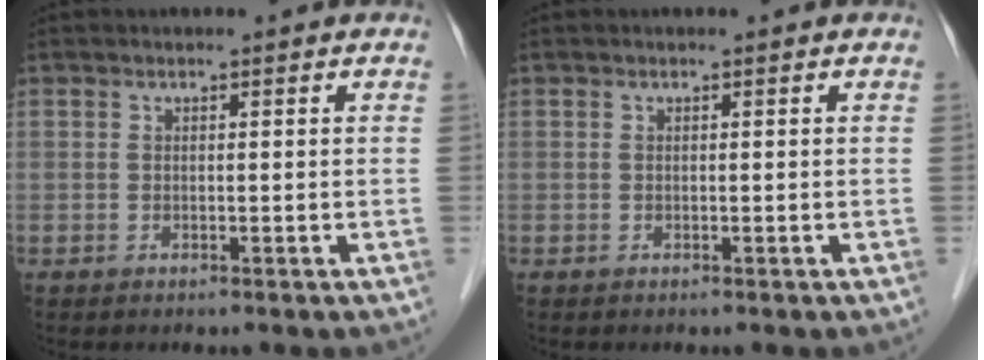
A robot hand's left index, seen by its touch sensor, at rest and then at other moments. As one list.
[{"total": 0.0}]